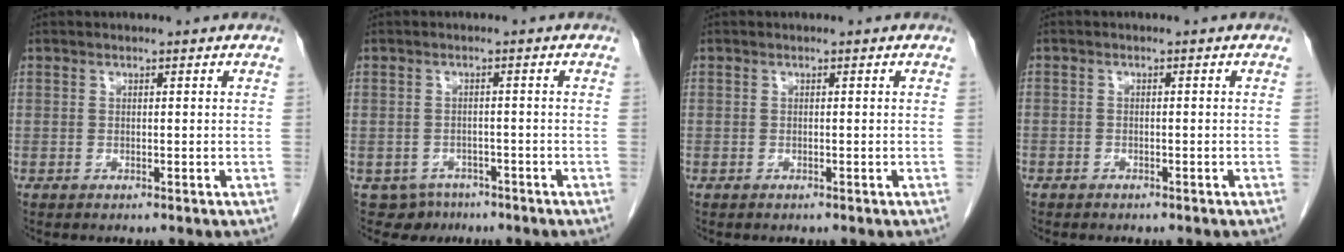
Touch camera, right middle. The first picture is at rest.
{"total": 3.9, "force": [-2.7, 2.7, 0.0], "torque": [0.005, 0.007, -0.037]}
{"total": 0.0}
{"total": 1.5, "force": [-1.2, 0.9, 0.3], "torque": [-0.010, 0.002, -0.017]}